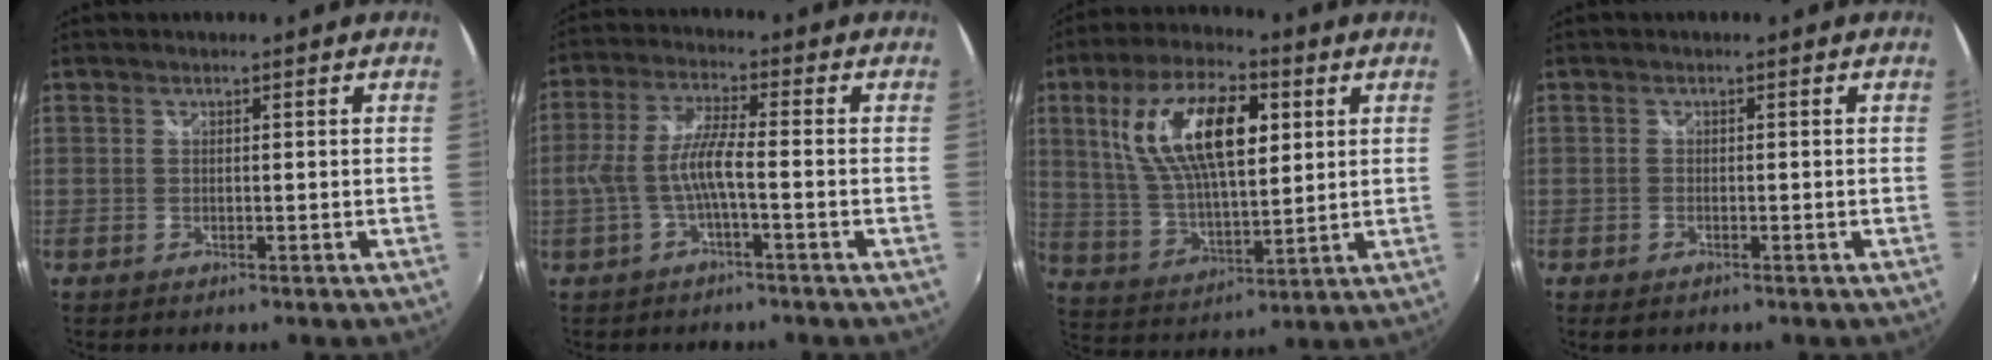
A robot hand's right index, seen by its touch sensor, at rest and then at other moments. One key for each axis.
{"total": 7.1, "fx": -2.0, "fy": 0.7, "fz": 6.8, "tx": -0.150, "ty": 0.004, "tz": -0.033}
{"total": 17.7, "fx": 5.7, "fy": 7.5, "fz": 15.0, "tx": -0.285, "ty": 0.016, "tz": 0.110}
{"total": 1.6, "fx": -1.1, "fy": 1.0, "fz": 0.7, "tx": -0.017, "ty": -0.006, "tz": -0.019}